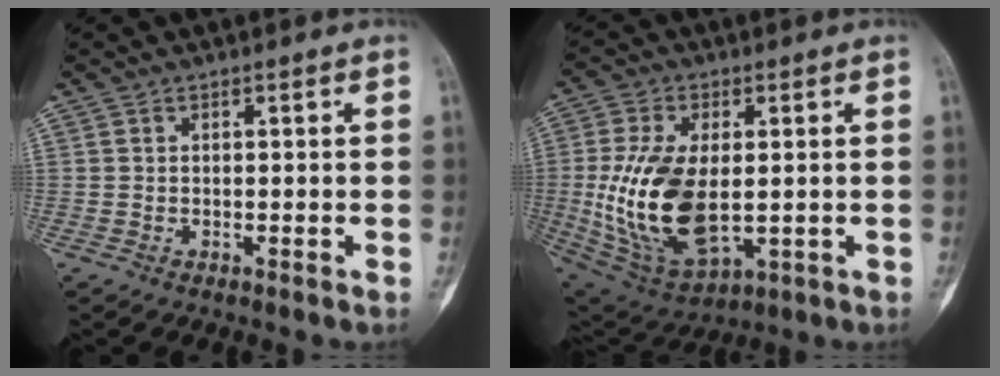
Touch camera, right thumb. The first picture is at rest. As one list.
[{"total": 18.0, "force": [-0.4, 9.8, 15.1], "torque": [-0.299, -0.011, 0.013]}]